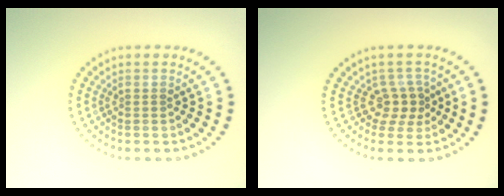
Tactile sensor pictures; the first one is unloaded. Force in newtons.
{"total": 2.4, "press": 1.8, "slide": 1.7}